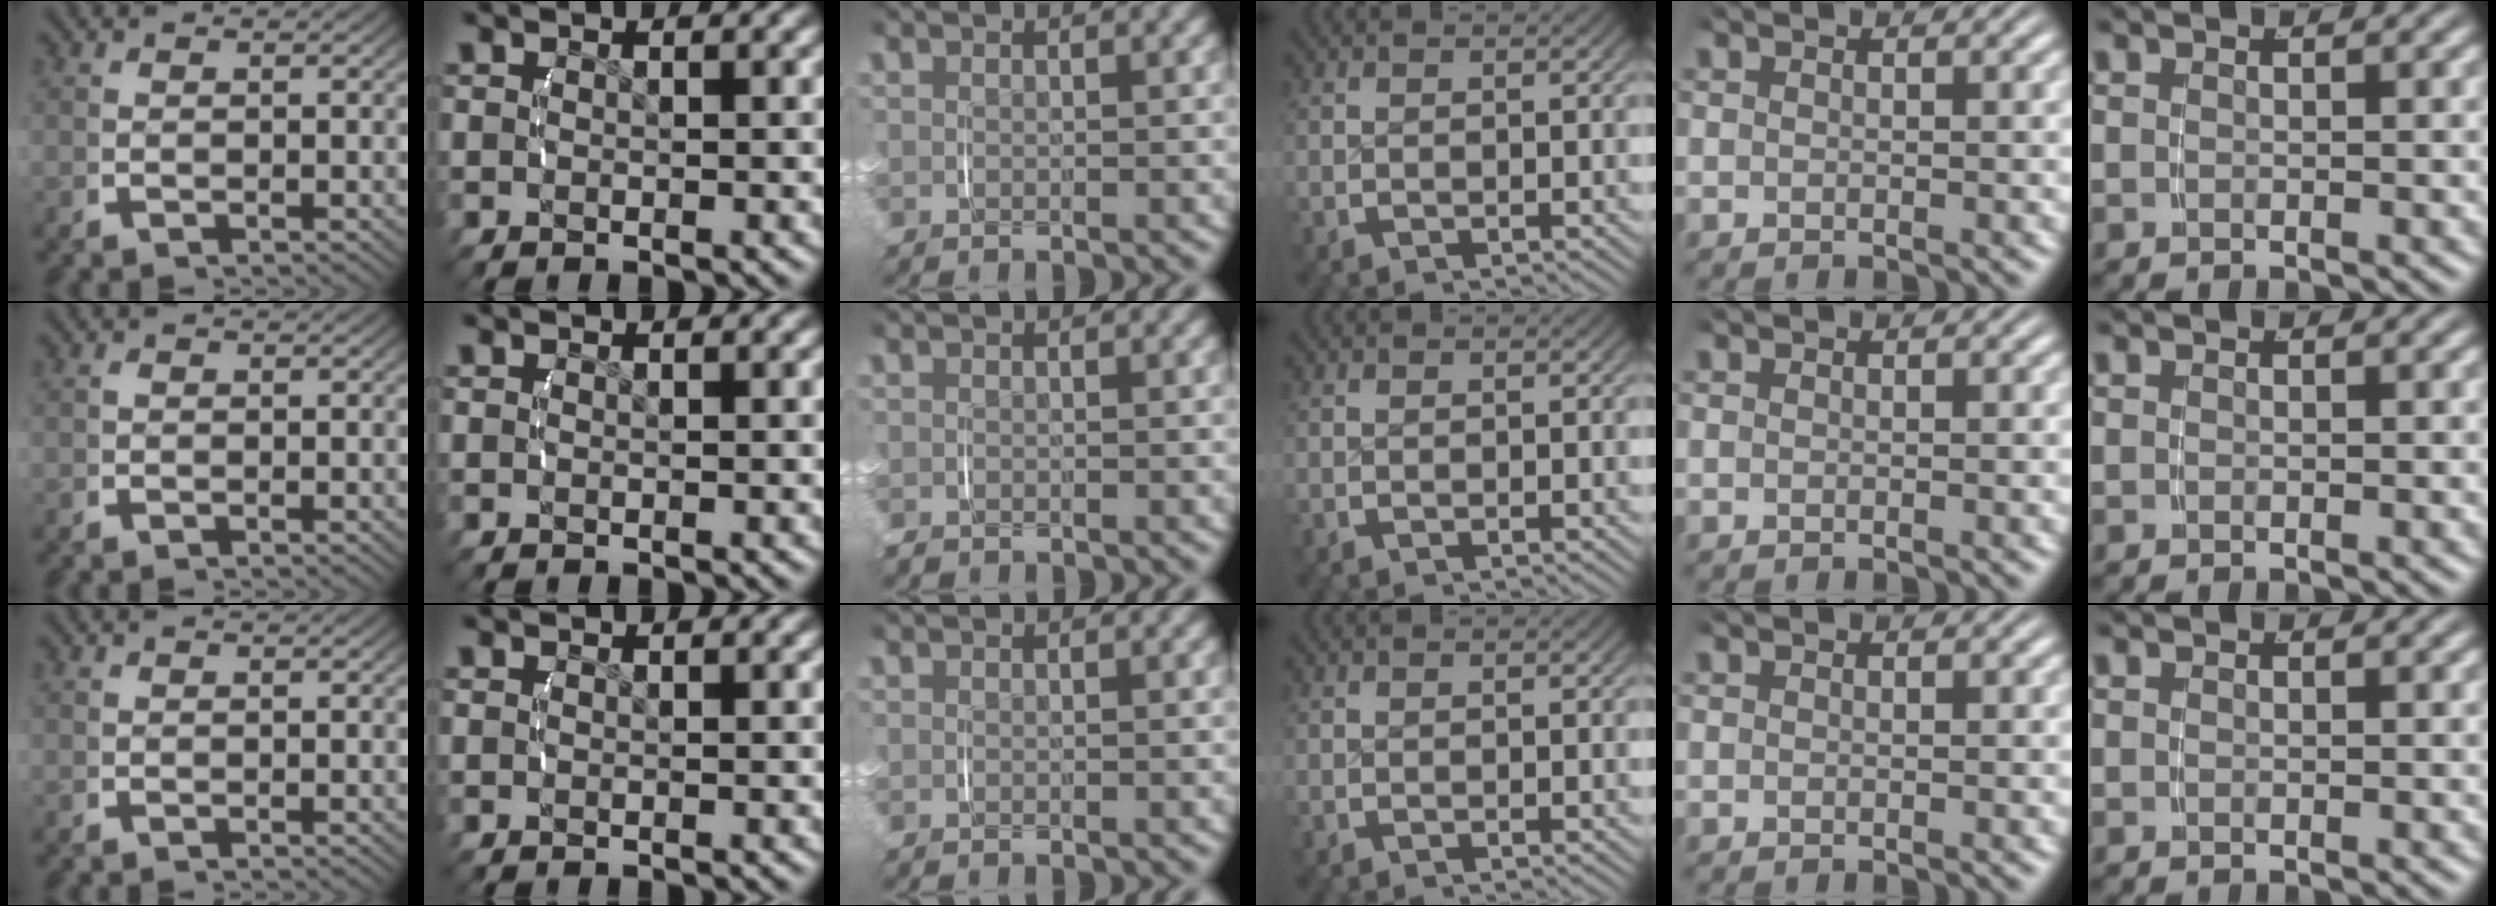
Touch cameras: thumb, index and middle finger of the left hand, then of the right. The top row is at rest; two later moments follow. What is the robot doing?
{"motion": "lift_and_place", "object": "small bumper sticker"}